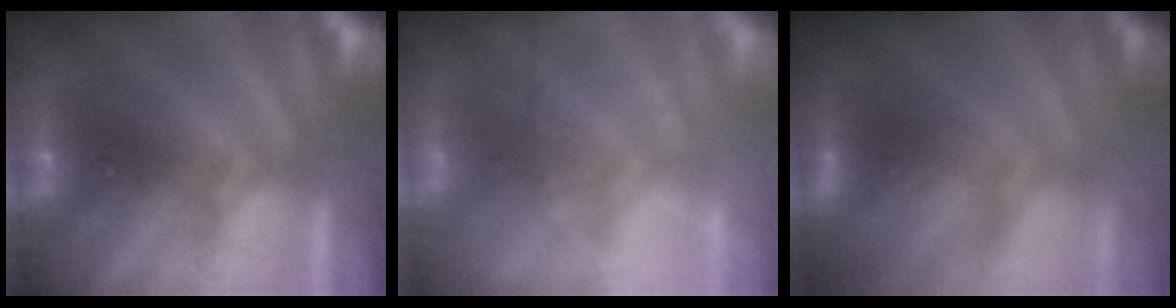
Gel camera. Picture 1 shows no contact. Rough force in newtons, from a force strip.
{"total": 7.8}
{"total": 3.7}